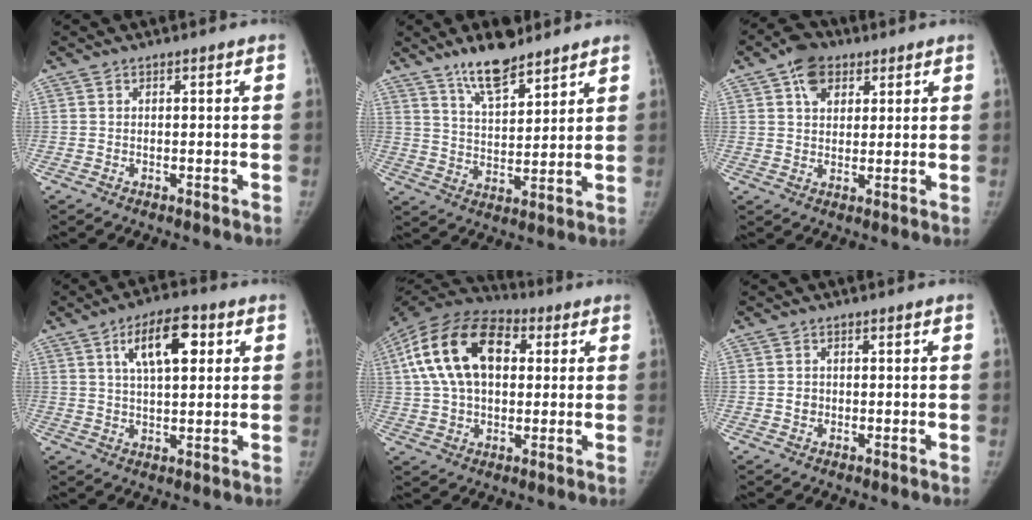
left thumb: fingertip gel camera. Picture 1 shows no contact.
{"total": 10.5, "force": [8.1, 3.5, 5.8], "torque": [-0.075, -0.051, 0.143]}
{"total": 7.2, "force": [3.5, 5.1, 3.6], "torque": [-0.033, -0.006, 0.055]}
{"total": 10.6, "force": [3.9, 4.6, 8.7], "torque": [-0.125, -0.003, 0.062]}
{"total": 20.1, "force": [4.7, 12.8, 14.9], "torque": [-0.269, 0.020, 0.071]}
{"total": 1.4, "force": [-0.1, 1.4, 0.4], "torque": [0.004, 0.004, -0.002]}